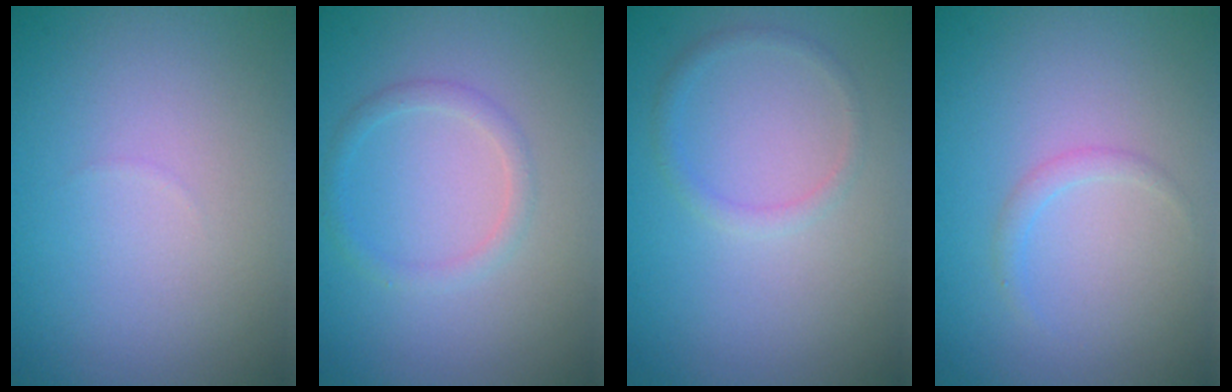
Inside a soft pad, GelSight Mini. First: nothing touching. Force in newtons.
{"total": 1.5, "press": 1.5, "slide": 0.1}
{"total": 1.2, "press": 1.2, "slide": 0.2}
{"total": 1.0, "press": 1.0, "slide": 0.0}